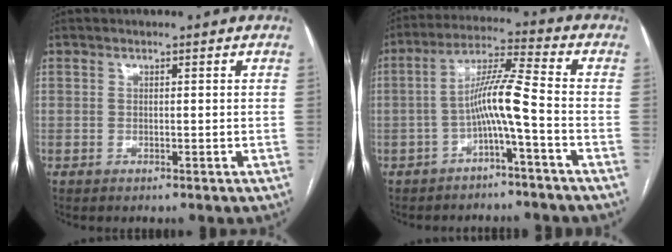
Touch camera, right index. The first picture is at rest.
{"total": 7.5, "force": [-2.5, -0.6, 7.1], "torque": [-0.130, 0.025, -0.047]}